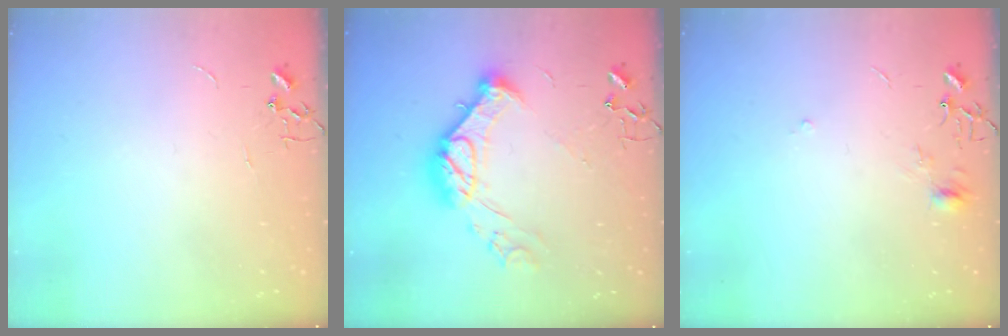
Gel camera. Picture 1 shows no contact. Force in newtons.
{"total": 15.4, "press": 15.4, "slide": 0.9}
{"total": 4.8, "press": 4.8, "slide": 0.5}